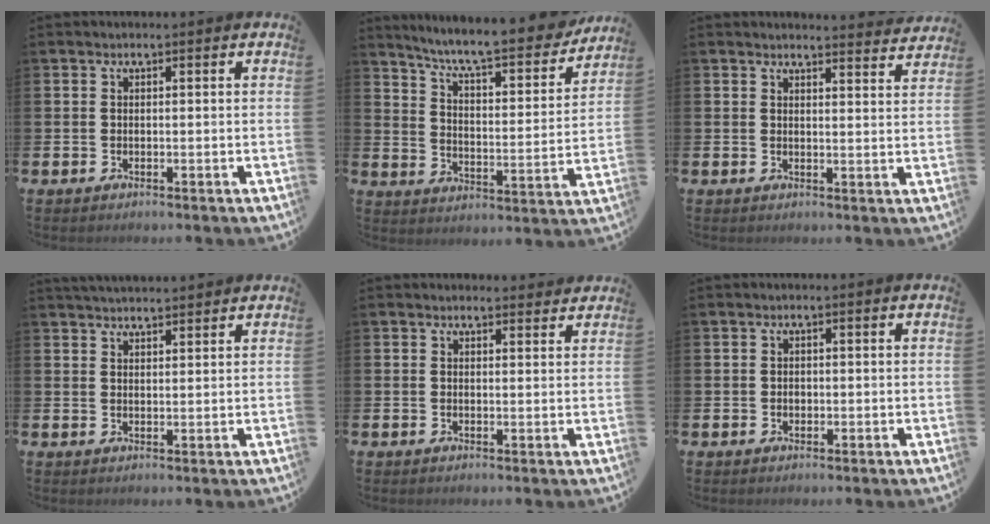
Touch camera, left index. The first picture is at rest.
{"total": 8.5, "force": [7.7, 1.0, 3.3], "torque": [-0.094, -0.057, 0.128]}
{"total": 3.2, "force": [3.2, 0.0, 0.0], "torque": [0.010, -0.026, 0.054]}
{"total": 3.0, "force": [3.0, 0.2, 0.3], "torque": [-0.010, -0.012, 0.056]}
{"total": 1.7, "force": [1.7, 0.4, 0.0], "torque": [0.006, -0.006, 0.029]}
{"total": 0.8, "force": [0.0, 0.7, 0.3], "torque": [-0.008, 0.006, -0.002]}